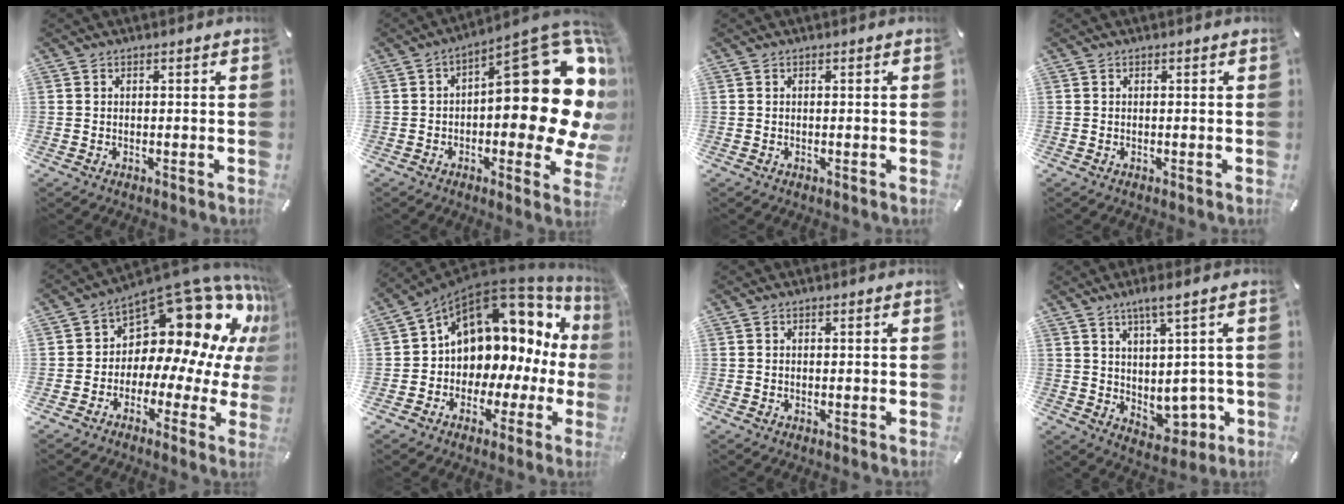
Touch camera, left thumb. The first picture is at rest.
{"total": 24.4, "force": [5.8, 10.2, 21.3], "torque": [-0.263, -0.067, 0.103]}
{"total": 0.0}
{"total": 0.0}
{"total": 17.7, "force": [9.7, 10.5, 10.4], "torque": [-0.141, -0.094, 0.162]}
{"total": 11.3, "force": [5.2, 8.7, 4.8], "torque": [-0.070, -0.068, 0.092]}
{"total": 0.0}
{"total": 8.3, "force": [1.9, 4.3, 6.9], "torque": [-0.093, -0.017, 0.039]}